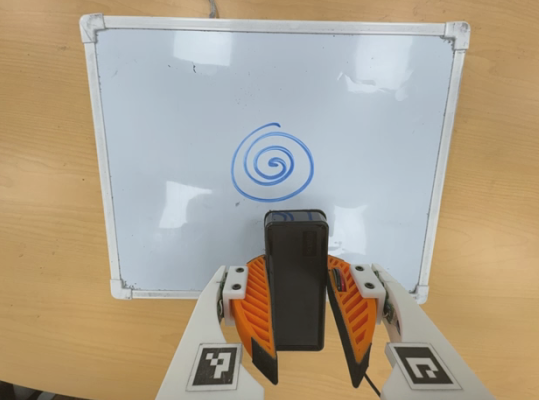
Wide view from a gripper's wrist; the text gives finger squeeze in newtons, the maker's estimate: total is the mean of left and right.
{"total": 8.6, "left": 7.3, "right": 9.9}